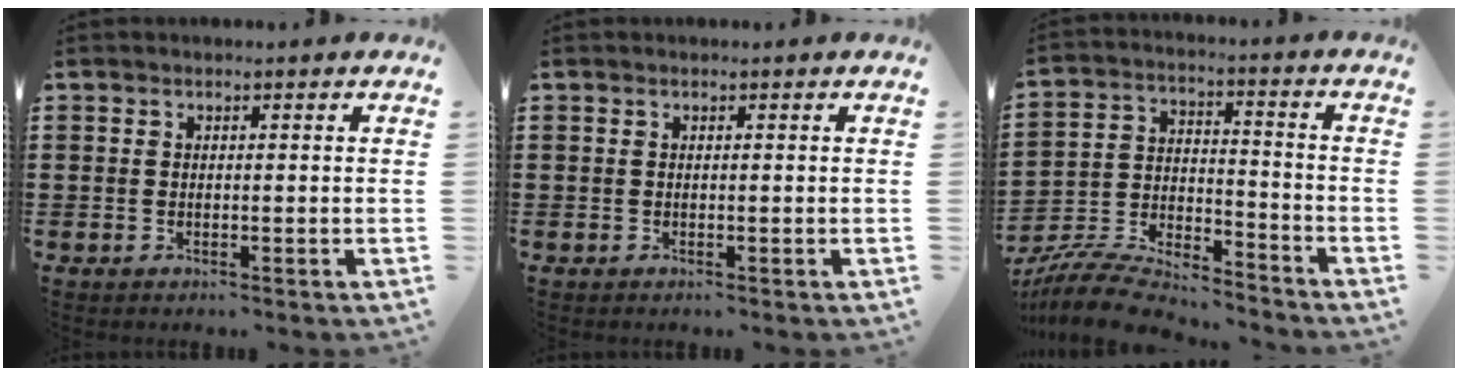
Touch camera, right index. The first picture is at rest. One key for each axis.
{"total": 0.0}
{"total": 7.4, "fx": -7.1, "fy": 1.2, "fz": 1.7, "tx": -0.044, "ty": 0.005, "tz": -0.144}